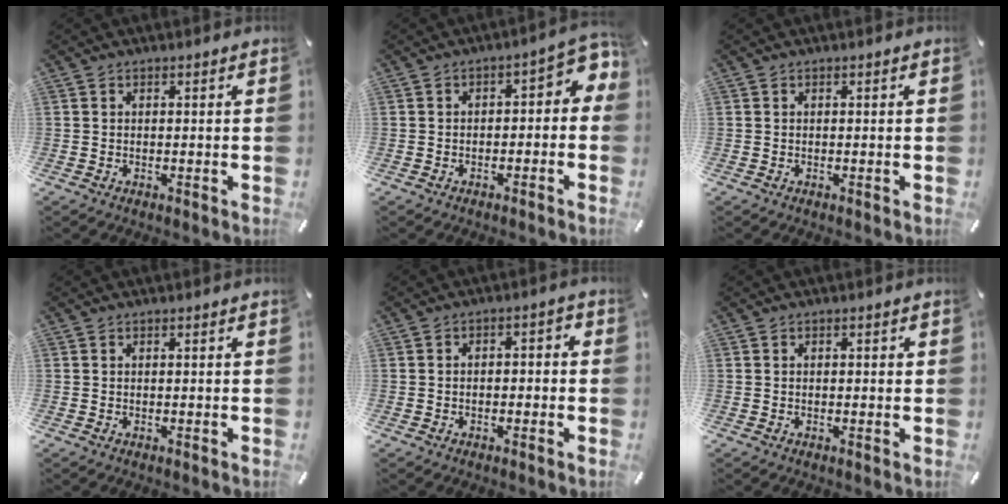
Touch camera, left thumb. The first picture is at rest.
{"total": 5.2, "force": [-0.5, 3.0, 4.2], "torque": [-0.064, -0.001, -0.016]}
{"total": 0.0}
{"total": 0.0}
{"total": 2.9, "force": [-1.8, 1.7, 1.7], "torque": [-0.029, 0.013, -0.035]}
{"total": 1.0, "force": [0.0, 0.5, 0.8], "torque": [-0.016, 0.002, -0.002]}